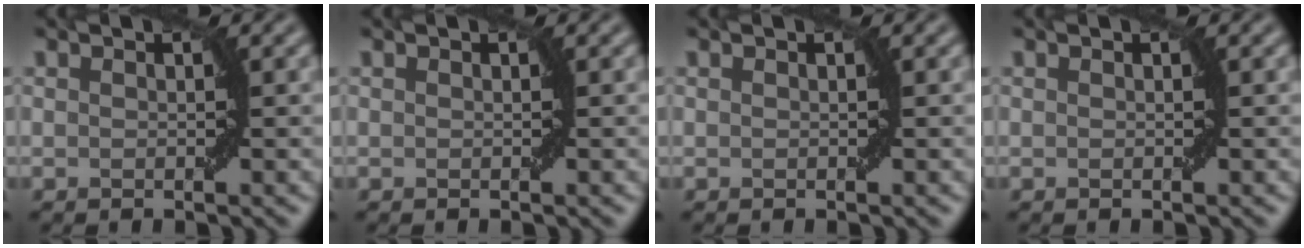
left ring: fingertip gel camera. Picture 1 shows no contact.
{"total": 0.0}
{"total": 0.0}
{"total": 0.0}